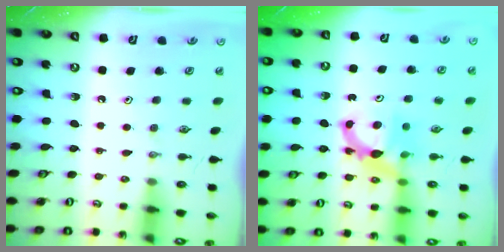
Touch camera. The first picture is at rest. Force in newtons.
{"total": 7.1, "press": 7.1, "slide": 0.2}